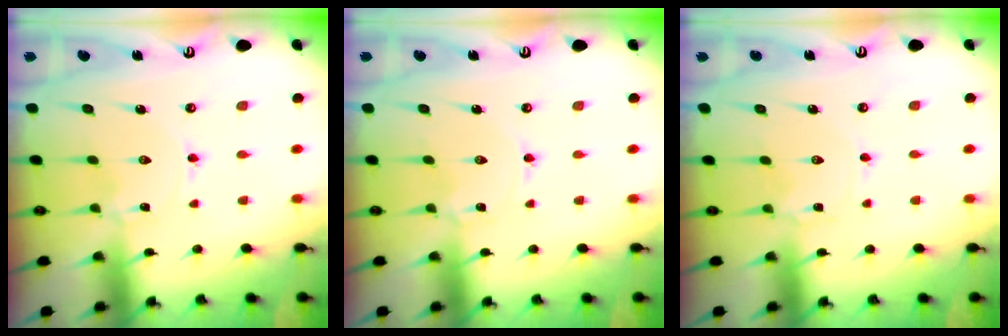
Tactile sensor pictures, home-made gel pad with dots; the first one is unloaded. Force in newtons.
{"total": 1.3, "press": 1.3, "slide": 0.2}
{"total": 2.8, "press": 2.8, "slide": 0.3}